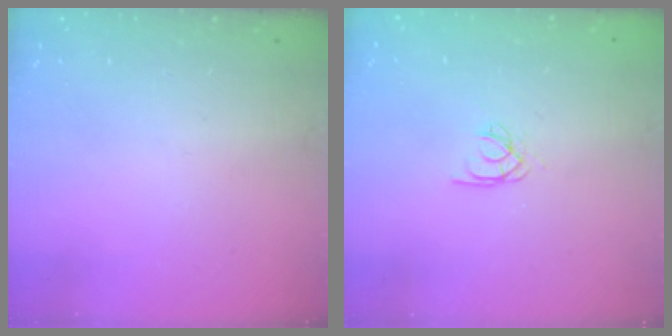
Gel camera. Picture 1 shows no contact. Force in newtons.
{"total": 2.5, "press": 2.5, "slide": 0.1}